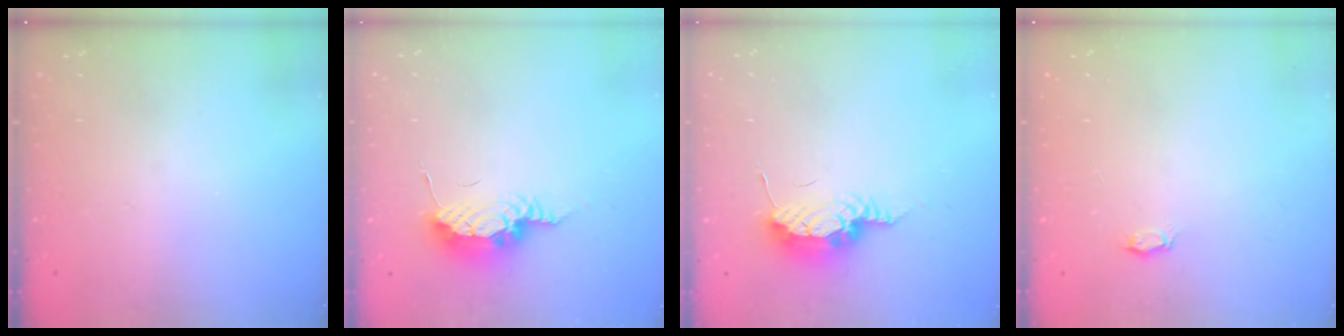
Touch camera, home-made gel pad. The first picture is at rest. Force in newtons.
{"total": 8.8, "press": 8.6, "slide": 2.0}
{"total": 8.5, "press": 8.3, "slide": 1.6}
{"total": 2.7, "press": 2.7, "slide": 0.3}